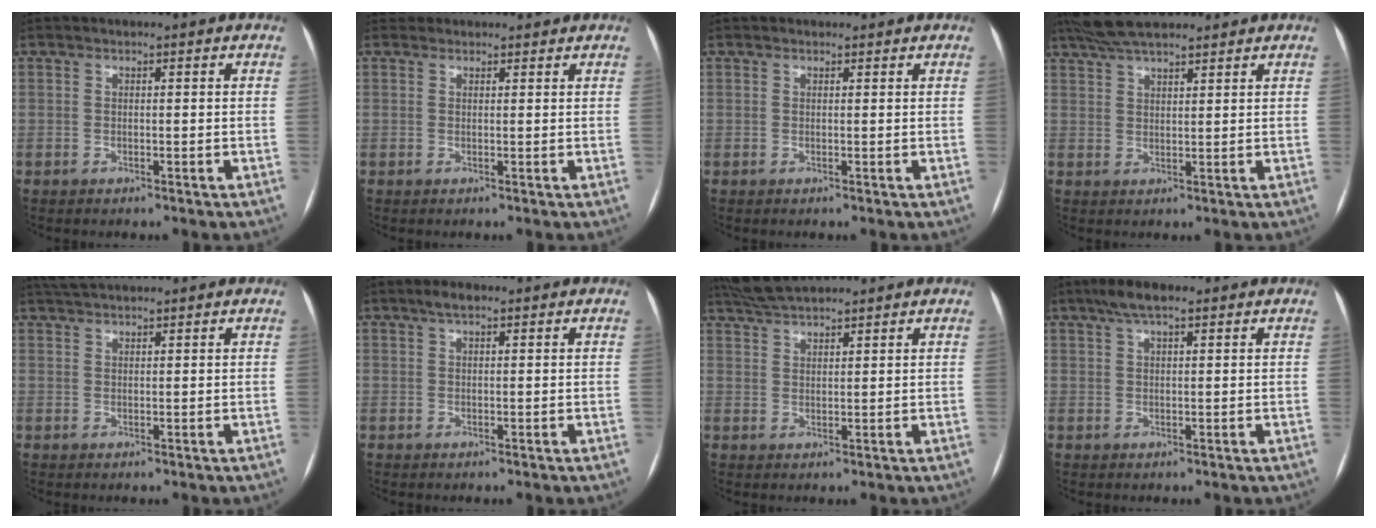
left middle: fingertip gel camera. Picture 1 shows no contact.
{"total": 2.8, "force": [2.5, 1.2, -0.3], "torque": [0.012, 0.020, 0.027]}
{"total": 0.8, "force": [0.7, 0.4, 0.0], "torque": [-0.003, 0.008, 0.010]}
{"total": 9.1, "force": [7.7, 2.0, 4.4], "torque": [-0.074, 0.036, 0.134]}
{"total": 4.9, "force": [4.3, 0.8, 2.1], "torque": [-0.036, 0.036, 0.078]}
{"total": 2.2, "force": [1.4, 0.7, 1.5], "torque": [-0.030, 0.013, 0.024]}
{"total": 6.3, "force": [5.8, 0.7, 2.4], "torque": [-0.050, 0.030, 0.110]}
{"total": 4.9, "force": [3.3, 1.3, 3.4], "torque": [-0.068, 0.022, 0.055]}